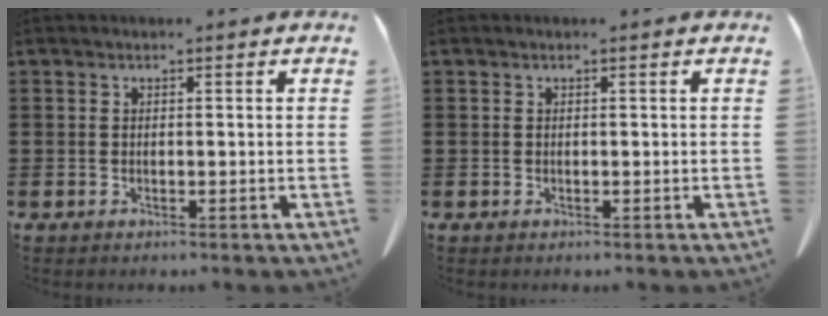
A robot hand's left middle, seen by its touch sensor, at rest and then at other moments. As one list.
[{"total": 0.0}]